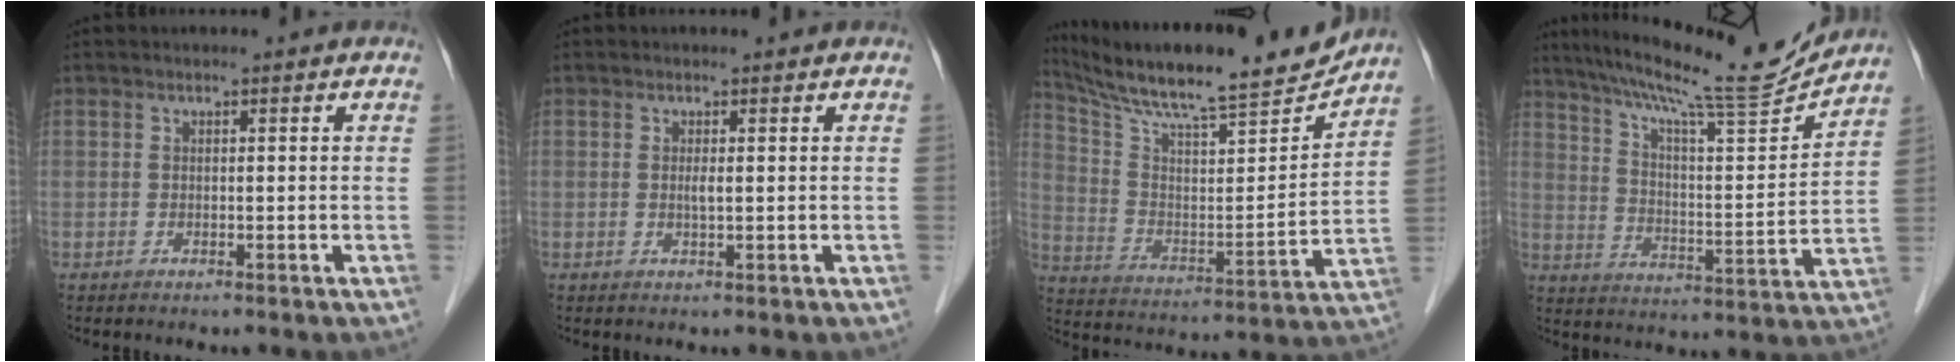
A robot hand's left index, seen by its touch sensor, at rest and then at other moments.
{"total": 1.0, "force": [-0.2, 0.0, 1.0], "torque": [-0.023, -0.005, -0.005]}
{"total": 20.5, "force": [18.5, 1.4, 8.6], "torque": [-0.158, -0.022, 0.291]}
{"total": 17.8, "force": [16.2, -0.4, 7.6], "torque": [-0.128, -0.027, 0.243]}